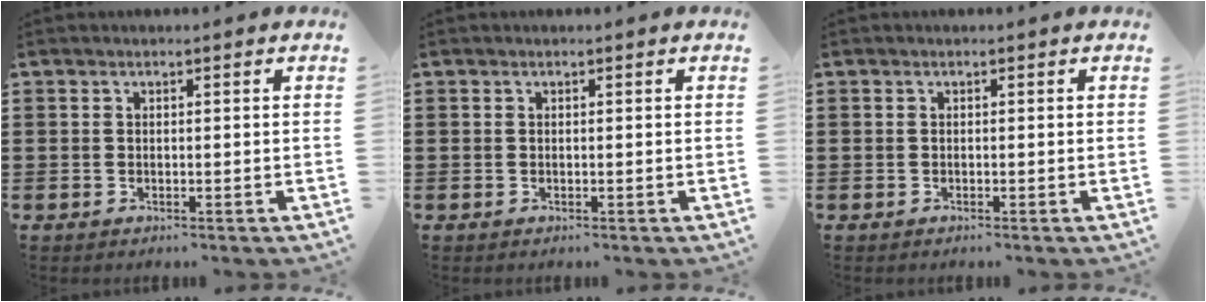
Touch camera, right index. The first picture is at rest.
{"total": 0.0}
{"total": 0.0}